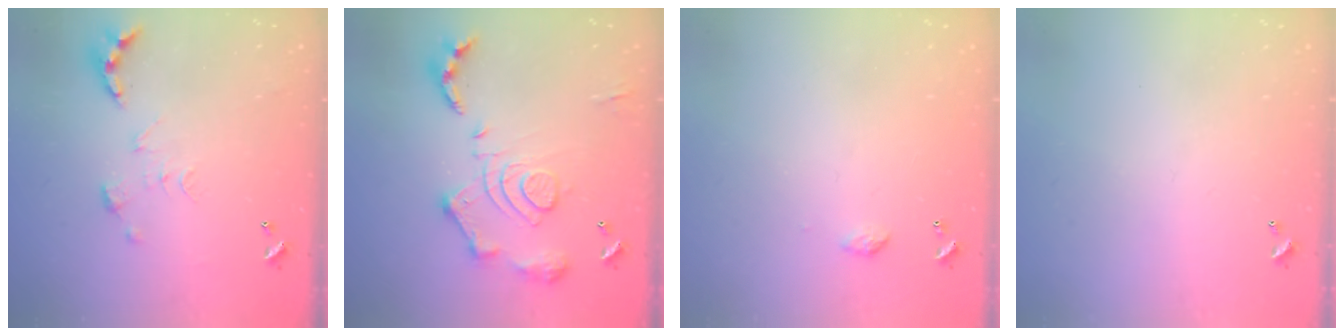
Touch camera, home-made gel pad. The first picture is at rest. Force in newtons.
{"total": 16.6, "press": 16.6, "slide": 1.7}
{"total": 3.4, "press": 3.4, "slide": 0.5}
{"total": 0.0}